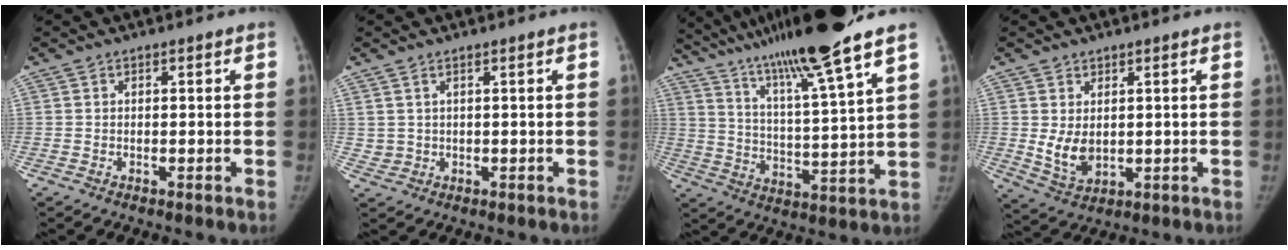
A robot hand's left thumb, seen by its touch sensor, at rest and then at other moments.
{"total": 1.8, "force": [0.8, 1.3, 0.9], "torque": [-0.014, -0.004, 0.023]}
{"total": 19.2, "force": [14.5, -0.3, 12.7], "torque": [-0.206, -0.058, 0.245]}
{"total": 5.6, "force": [0.7, 3.9, 4.0], "torque": [-0.063, -0.019, 0.032]}